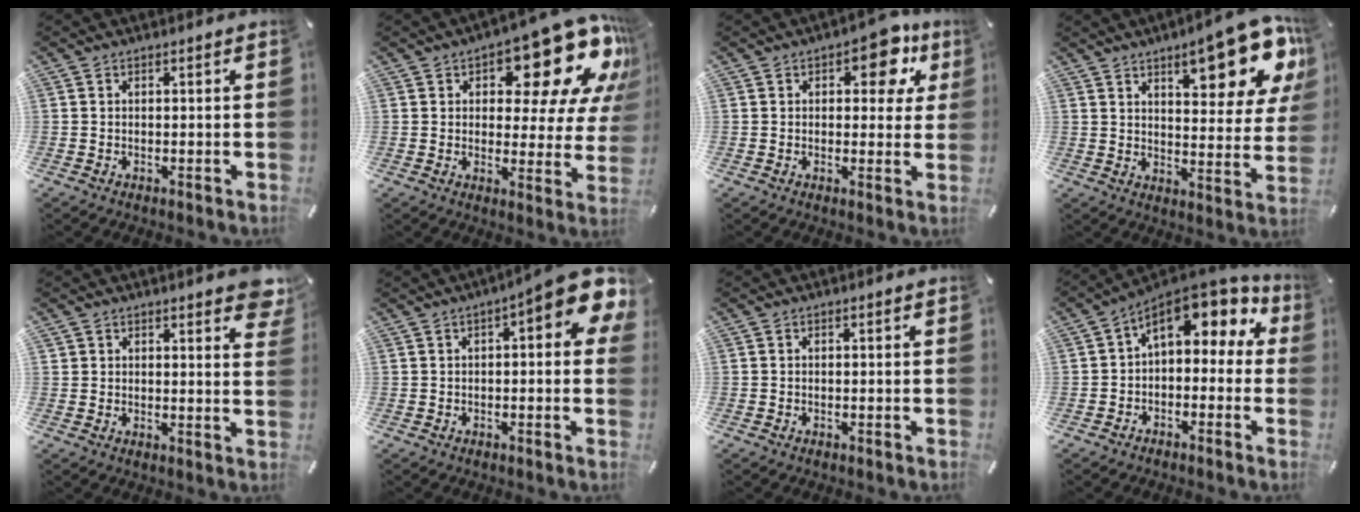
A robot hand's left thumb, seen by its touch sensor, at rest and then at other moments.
{"total": 20.3, "force": [12.0, 9.3, 13.4], "torque": [-0.169, -0.084, 0.198]}
{"total": 10.0, "force": [4.5, 5.5, 7.1], "torque": [-0.068, -0.021, 0.068]}
{"total": 17.6, "force": [10.2, 6.4, 12.8], "torque": [-0.158, -0.065, 0.161]}
{"total": 4.1, "force": [3.4, 1.8, 1.5], "torque": [-0.007, -0.021, 0.057]}
{"total": 10.2, "force": [4.1, 2.7, 9.0], "torque": [-0.113, -0.034, 0.064]}
{"total": 0.0}
{"total": 9.5, "force": [4.3, 5.6, 6.3], "torque": [-0.093, -0.033, 0.077]}